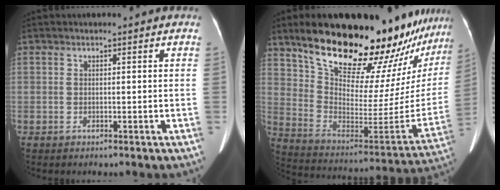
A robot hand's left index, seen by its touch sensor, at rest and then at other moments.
{"total": 30.9, "force": [25.7, 6.8, 15.8], "torque": [-0.256, -0.076, 0.362]}